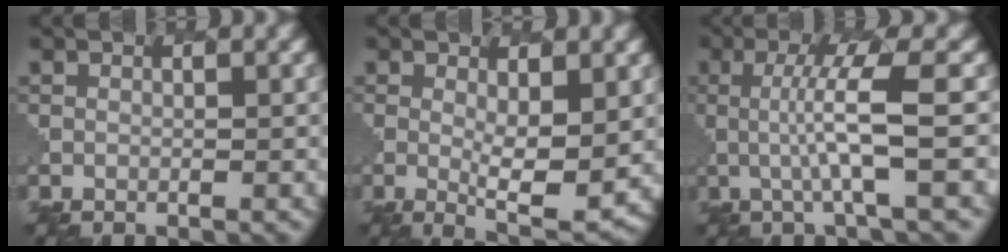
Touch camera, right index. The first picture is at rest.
{"total": 4.6, "force": [0.6, 1.3, 4.4], "torque": [-0.072, -0.017, 0.016]}
{"total": 5.3, "force": [0.3, 0.8, 5.2], "torque": [-0.095, 0.001, 0.004]}